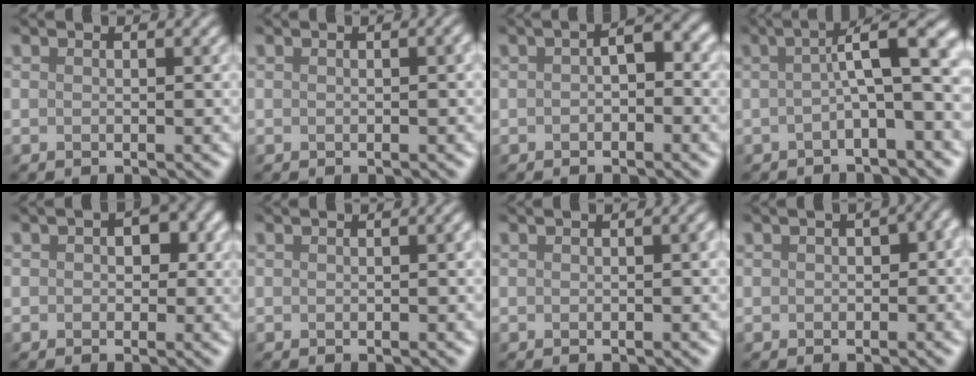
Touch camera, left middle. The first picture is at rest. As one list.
[{"total": 1.4, "force": [-0.3, 0.7, 1.2], "torque": [-0.006, 0.008, -0.008]}, {"total": 2.2, "force": [-0.8, 1.1, 1.7], "torque": [-0.024, 0.012, -0.019]}, {"total": 5.7, "force": [-0.7, 1.0, 5.6], "torque": [-0.074, 0.027, -0.021]}, {"total": 2.3, "force": [0.0, 1.9, 1.3], "torque": [0.009, 0.009, -0.008]}, {"total": 1.3, "force": [-0.3, 0.7, 1.1], "torque": [-0.006, 0.008, -0.007]}, {"total": 1.8, "force": [-0.4, 0.9, 1.5], "torque": [-0.006, 0.011, -0.010]}, {"total": 5.6, "force": [-0.4, 3.6, 4.2], "torque": [-0.014, 0.024, -0.023]}]